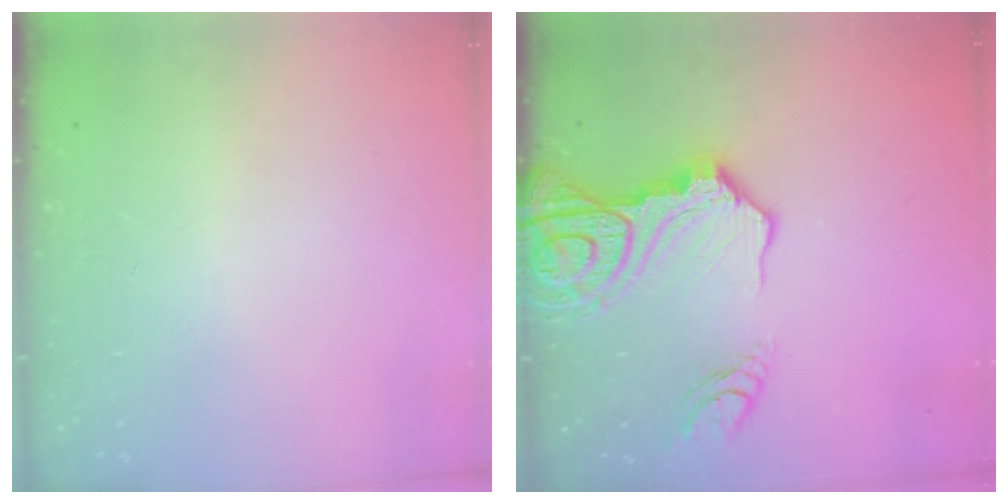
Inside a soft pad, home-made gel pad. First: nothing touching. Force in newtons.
{"total": 19.6, "press": 19.5, "slide": 2.2}